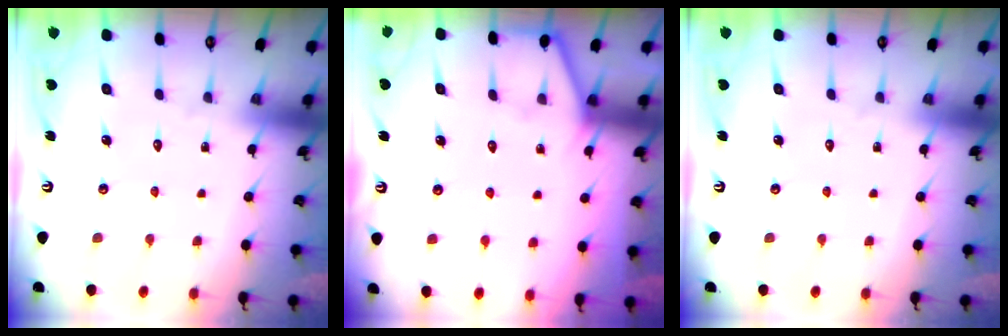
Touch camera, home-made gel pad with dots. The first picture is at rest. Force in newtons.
{"total": 4.4, "press": 4.4, "slide": 0.3}
{"total": 0.0}